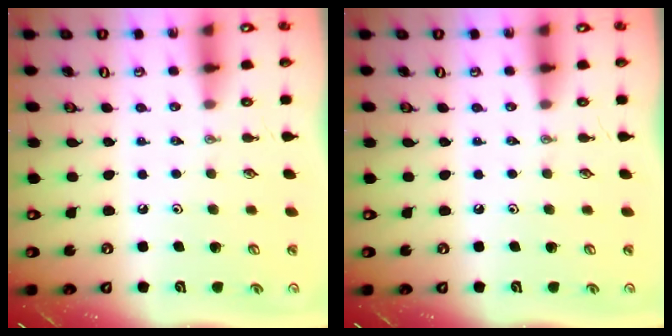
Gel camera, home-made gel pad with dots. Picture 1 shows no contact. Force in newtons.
{"total": 0.0}